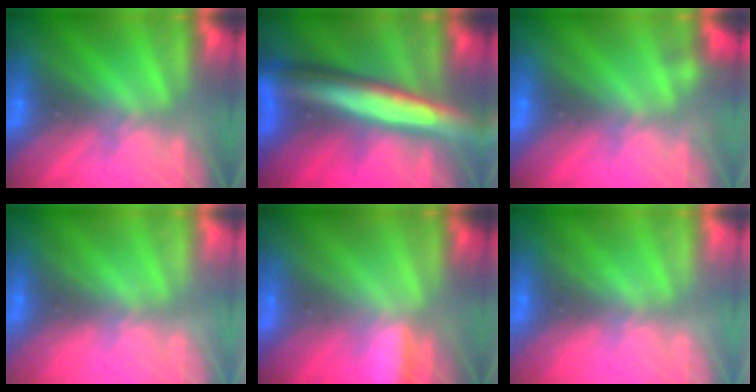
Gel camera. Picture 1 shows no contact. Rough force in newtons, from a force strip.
{"total": 7.5}
{"total": 2.1}
{"total": 2.1}
{"total": 2.9}
{"total": 2.1}